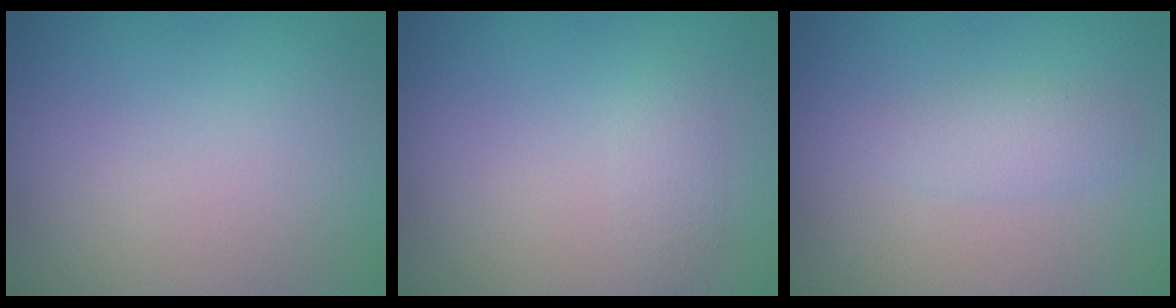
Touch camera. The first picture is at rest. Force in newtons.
{"total": 1.1, "press": 1.1, "slide": 0.0}
{"total": 1.6, "press": 1.6, "slide": 0.1}